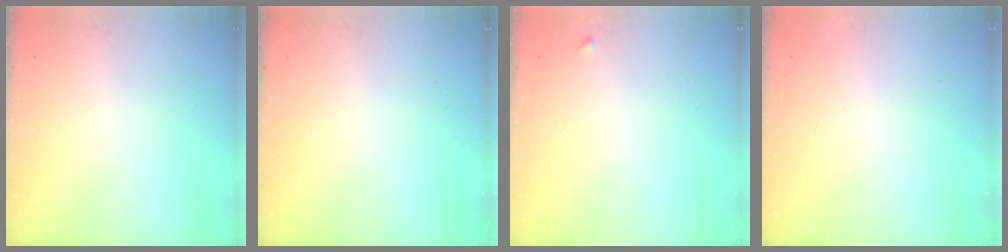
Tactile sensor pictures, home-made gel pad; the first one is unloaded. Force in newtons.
{"total": 0.0}
{"total": 2.6, "press": 2.6, "slide": 0.3}
{"total": 1.7, "press": 1.7, "slide": 0.1}